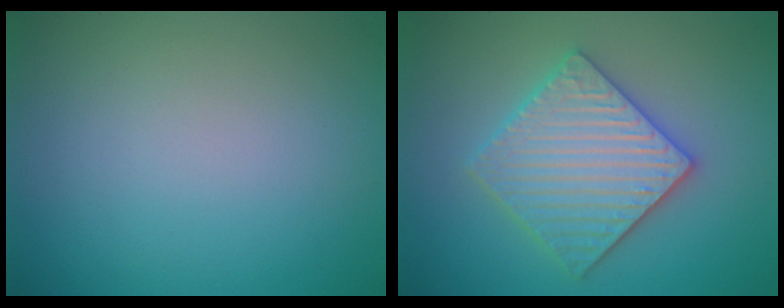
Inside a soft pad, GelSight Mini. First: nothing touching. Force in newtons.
{"total": 5.8, "press": 5.7, "slide": 1.1}